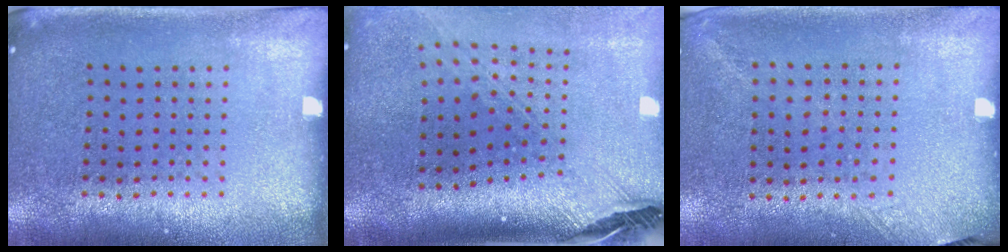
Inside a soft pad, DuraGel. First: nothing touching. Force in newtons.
{"total": 3.0, "press": 2.1, "slide": 2.2}
{"total": 1.3, "press": 1.0, "slide": 0.9}